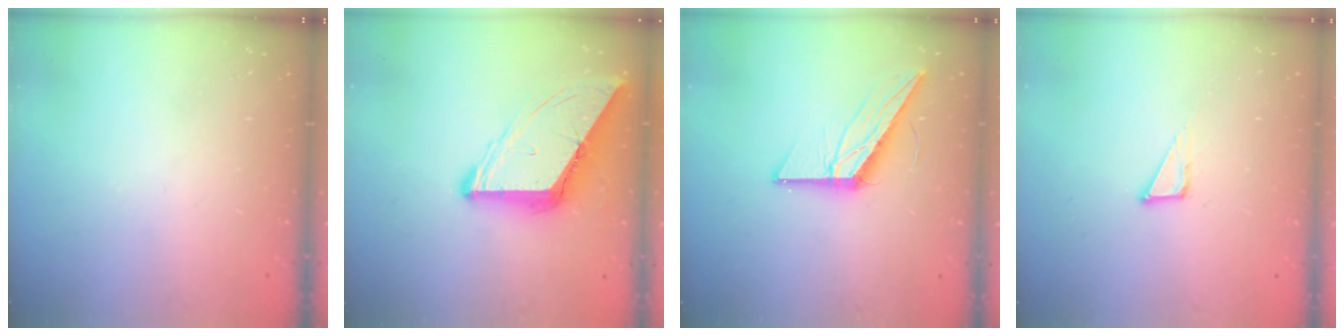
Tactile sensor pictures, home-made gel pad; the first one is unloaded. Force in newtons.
{"total": 10.6, "press": 10.5, "slide": 1.3}
{"total": 12.7, "press": 12.7, "slide": 0.6}
{"total": 3.3, "press": 3.3, "slide": 0.2}